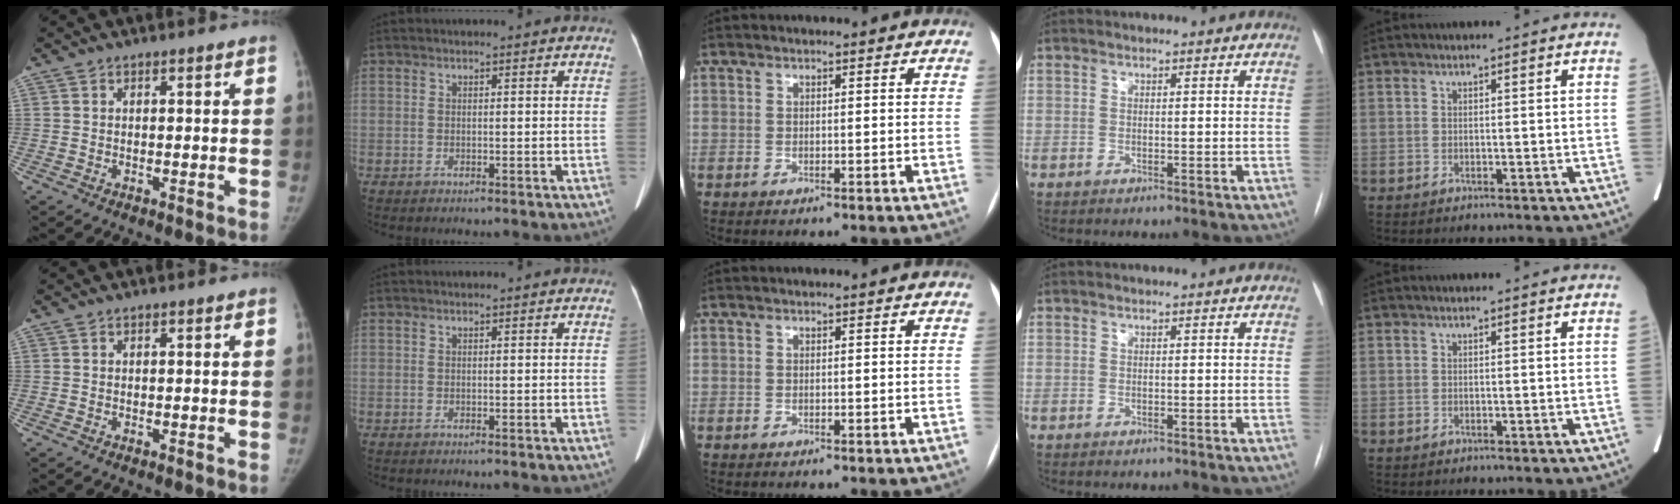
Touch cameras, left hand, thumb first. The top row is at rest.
{}